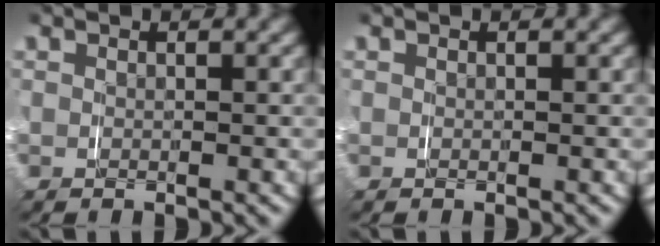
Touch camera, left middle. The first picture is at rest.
{"total": 0.0}